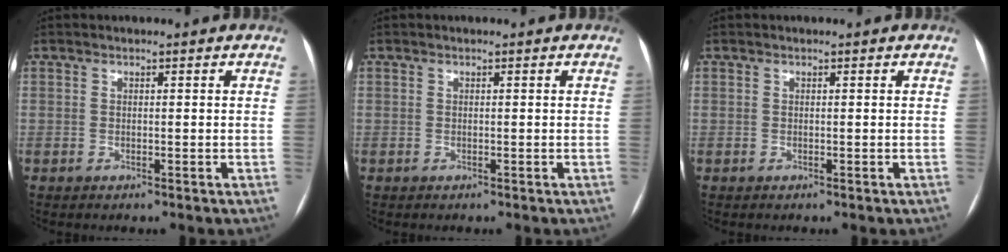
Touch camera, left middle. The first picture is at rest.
{"total": 0.0}
{"total": 0.0}